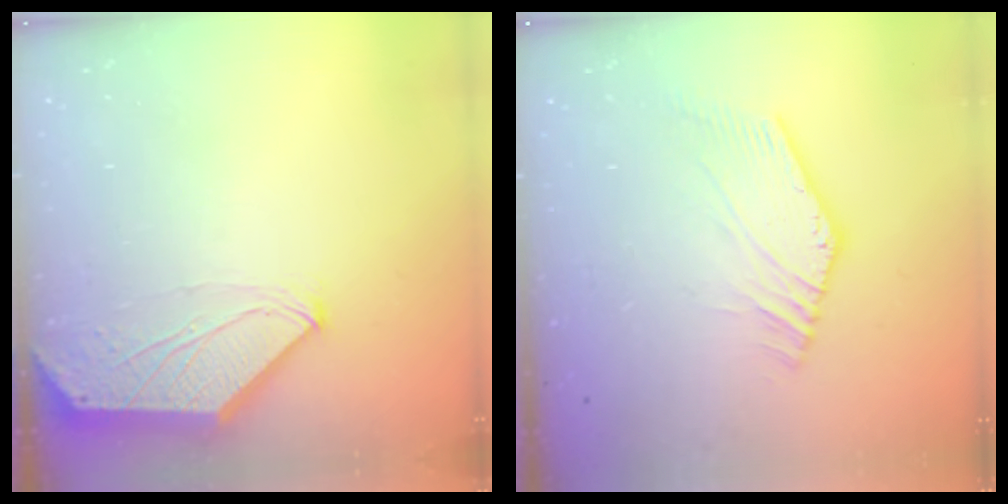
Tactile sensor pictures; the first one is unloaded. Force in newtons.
{"total": 0.6, "press": 0.0, "slide": 0.6}